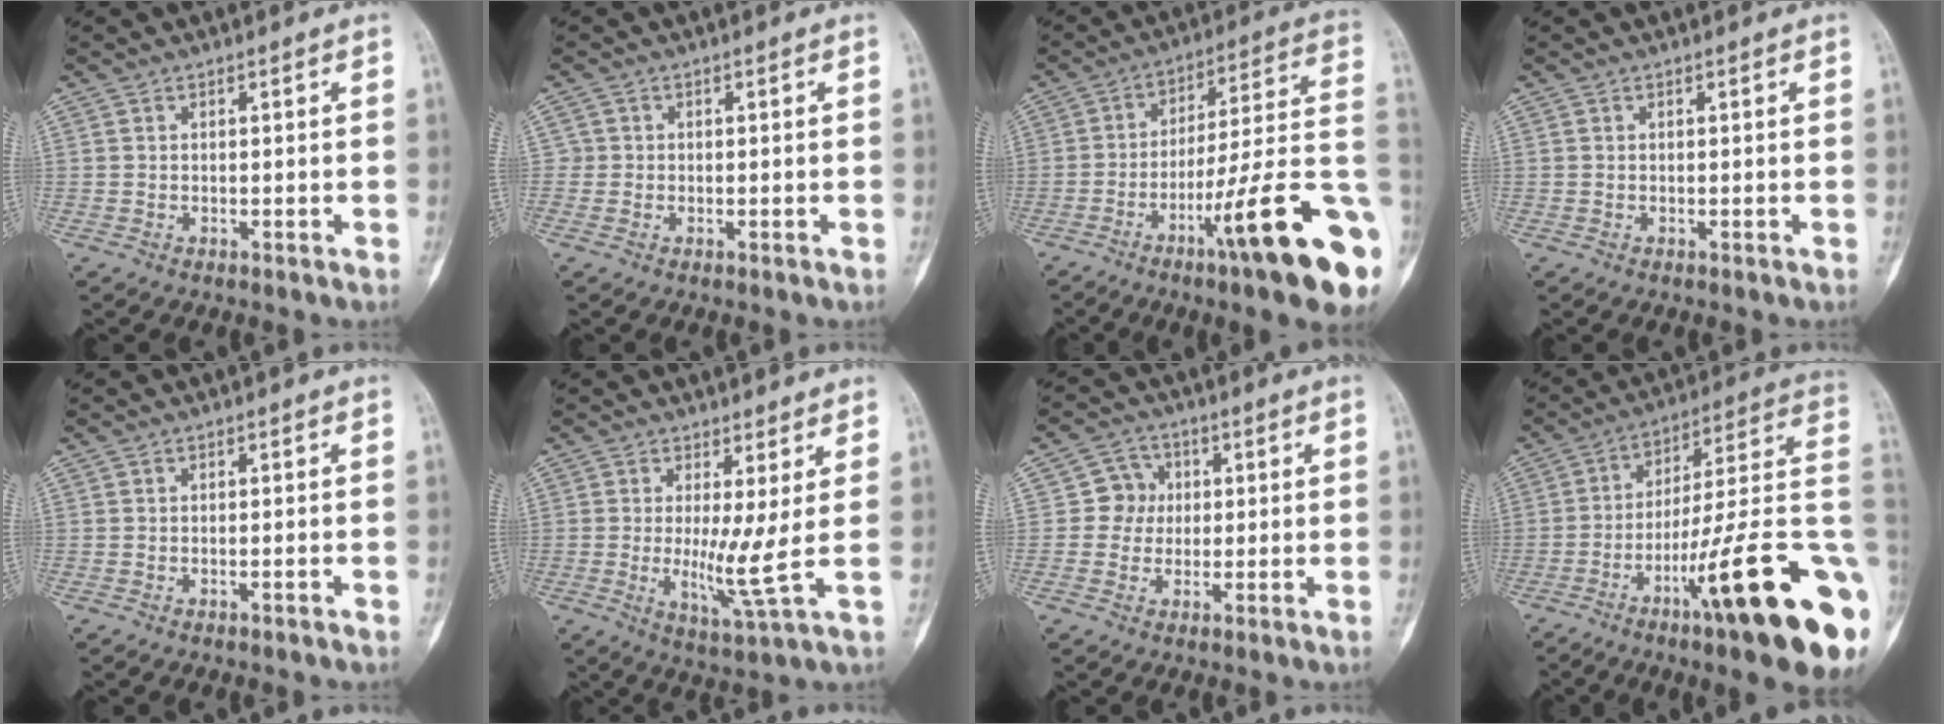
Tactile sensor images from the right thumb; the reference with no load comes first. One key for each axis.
{"total": 1.3, "fx": -0.2, "fy": 1.3, "fz": 0.0, "tx": 0.010, "ty": 0.006, "tz": -0.007}
{"total": 22.9, "fx": -8.7, "fy": 3.0, "fz": 21.0, "tx": -0.252, "ty": 0.041, "tz": -0.127}
{"total": 0.0}
{"total": 0.8, "fx": -0.5, "fy": 0.1, "fz": 0.5, "tx": -0.011, "ty": 0.001, "tz": -0.004}
{"total": 6.4, "fx": 0.5, "fy": 0.1, "fz": 6.4, "tx": -0.129, "ty": -0.032, "tz": 0.011}
{"total": 5.0, "fx": 0.3, "fy": 4.9, "fz": 1.3, "tx": 0.016, "ty": 0.011, "tz": -0.002}
{"total": 26.3, "fx": -8.6, "fy": 3.9, "fz": 24.5, "tx": -0.291, "ty": 0.037, "tz": -0.126}